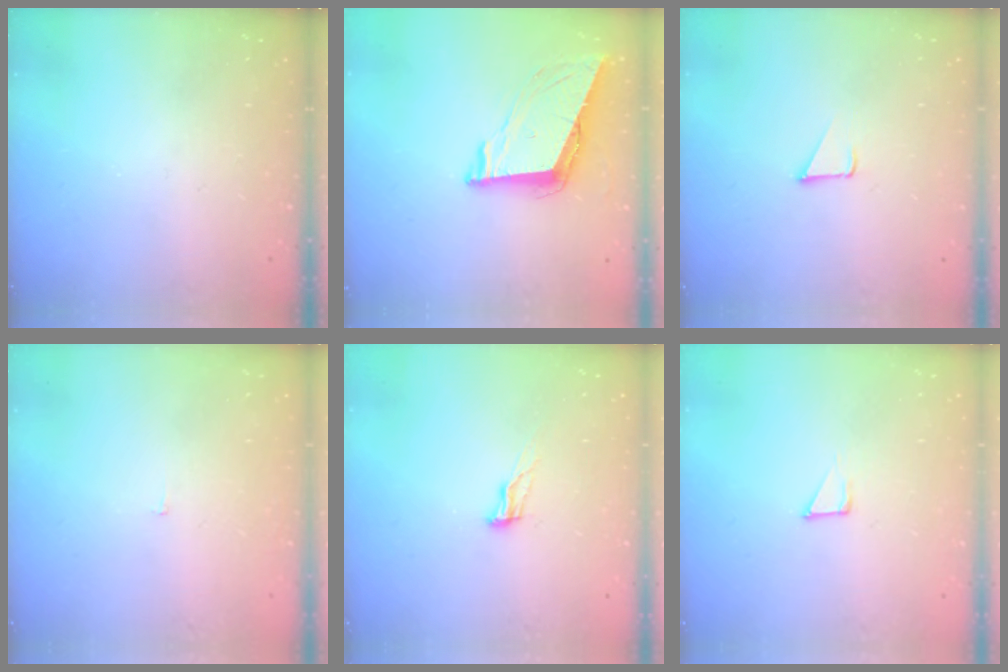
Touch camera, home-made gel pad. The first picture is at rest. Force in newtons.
{"total": 9.0, "press": 8.6, "slide": 2.9}
{"total": 2.8, "press": 2.8, "slide": 0.2}
{"total": 1.9, "press": 1.9, "slide": 0.1}
{"total": 8.0, "press": 7.7, "slide": 2.0}
{"total": 4.8, "press": 4.8, "slide": 0.4}